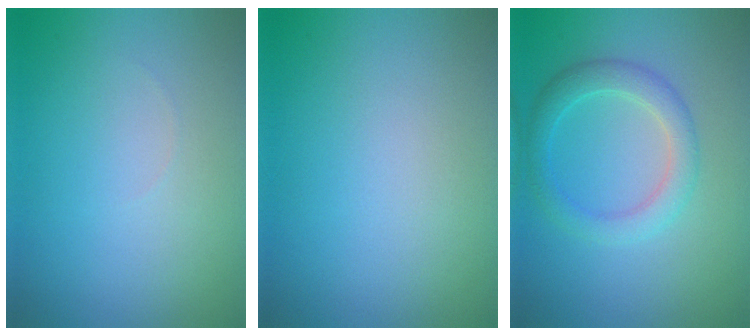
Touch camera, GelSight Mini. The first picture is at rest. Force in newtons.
{"total": 0.0}
{"total": 3.0, "press": 3.0, "slide": 0.0}